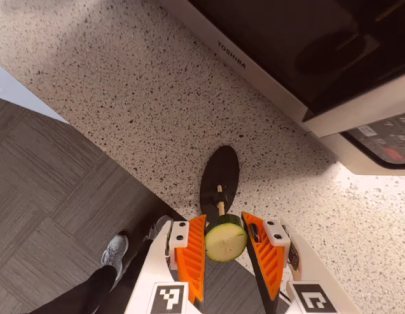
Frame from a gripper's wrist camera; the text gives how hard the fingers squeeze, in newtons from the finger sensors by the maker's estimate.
{"total": 9.8, "left": 9.8, "right": 9.8}